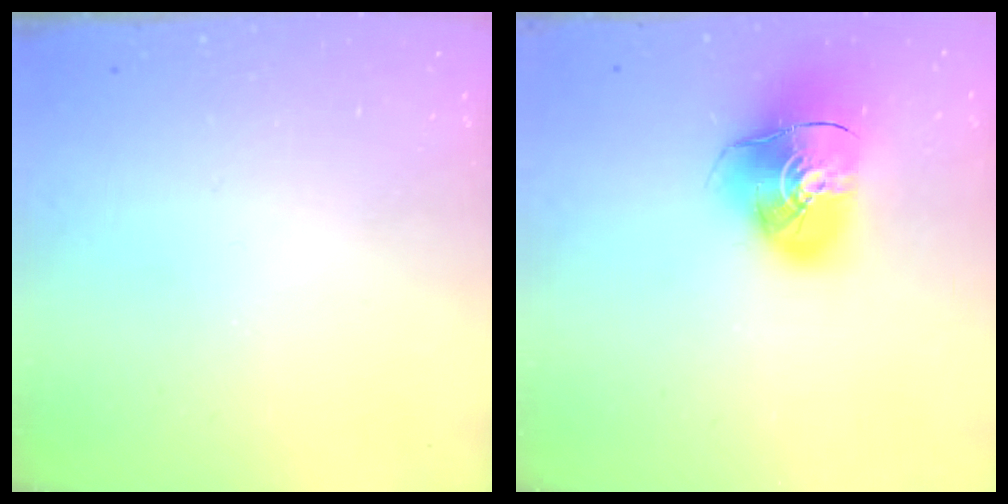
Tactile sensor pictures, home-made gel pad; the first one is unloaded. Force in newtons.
{"total": 13.5, "press": 13.4, "slide": 1.9}